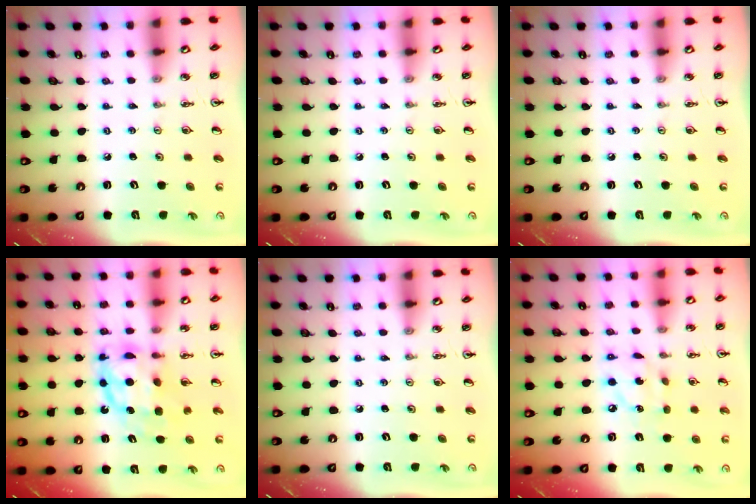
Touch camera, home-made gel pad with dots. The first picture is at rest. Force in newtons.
{"total": 0.0}
{"total": 0.0}
{"total": 10.7, "press": 10.6, "slide": 0.9}
{"total": 0.0}
{"total": 7.9, "press": 7.9, "slide": 0.2}